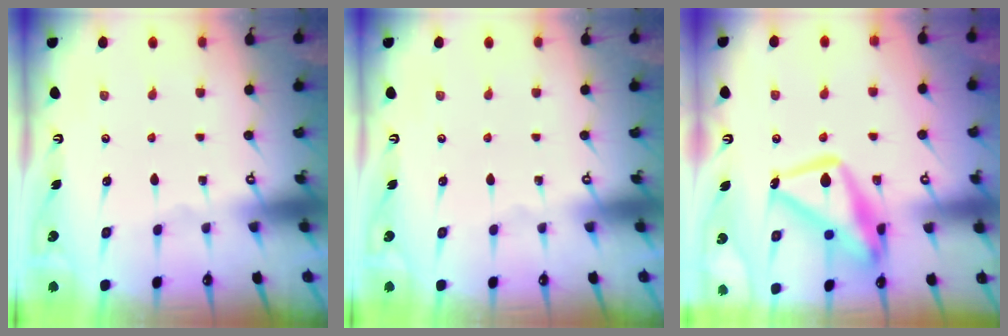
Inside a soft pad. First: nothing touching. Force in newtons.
{"total": 0.0}
{"total": 17.8, "press": 17.7, "slide": 1.7}